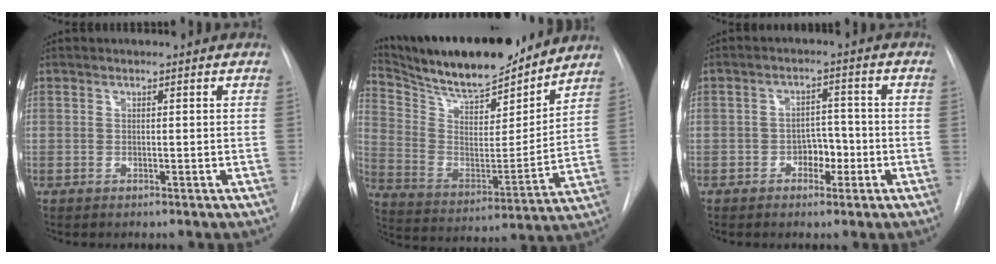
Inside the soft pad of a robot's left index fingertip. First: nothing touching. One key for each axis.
{"total": 20.3, "fx": 18.2, "fy": 4.1, "fz": 8.1, "tx": -0.148, "ty": -0.014, "tz": 0.296}
{"total": 3.7, "fx": -2.1, "fy": 2.2, "fz": 2.1, "tx": -0.022, "ty": 0.003, "tz": -0.032}